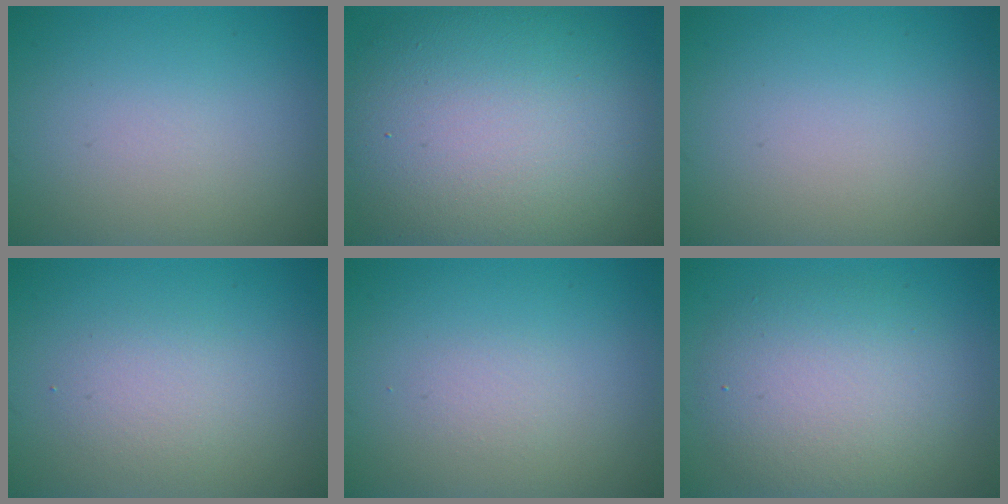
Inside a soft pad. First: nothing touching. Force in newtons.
{"total": 13.8, "press": 13.7, "slide": 1.2}
{"total": 0.0}
{"total": 2.0, "press": 2.0, "slide": 0.2}
{"total": 0.8, "press": 0.8, "slide": 0.0}
{"total": 5.9, "press": 5.8, "slide": 0.6}